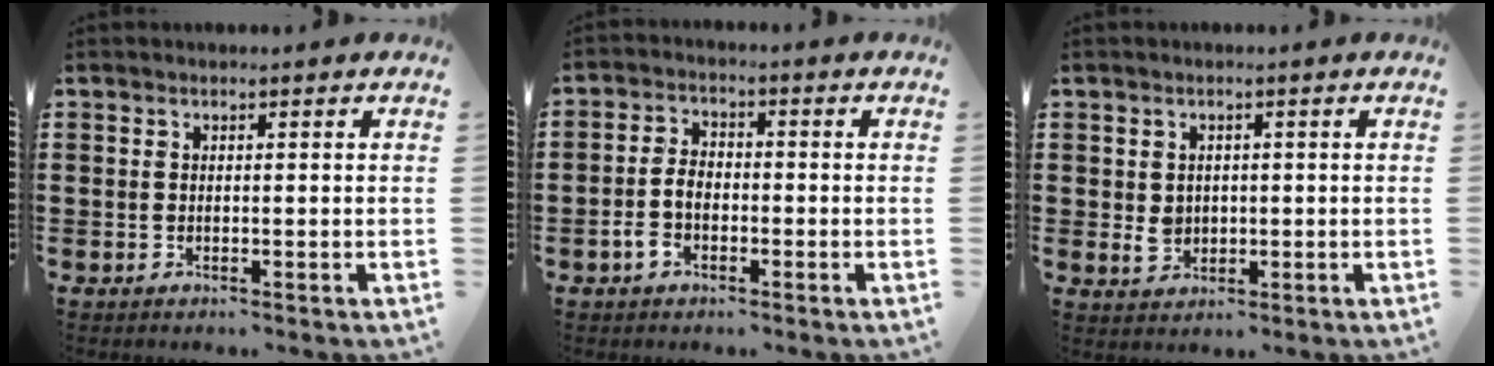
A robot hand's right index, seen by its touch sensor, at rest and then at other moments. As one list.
[{"total": 4.3, "force": [-1.6, 2.6, 3.1], "torque": [-0.076, -0.001, -0.034]}, {"total": 2.7, "force": [0.0, 2.2, 1.5], "torque": [-0.027, 0.003, -0.001]}]